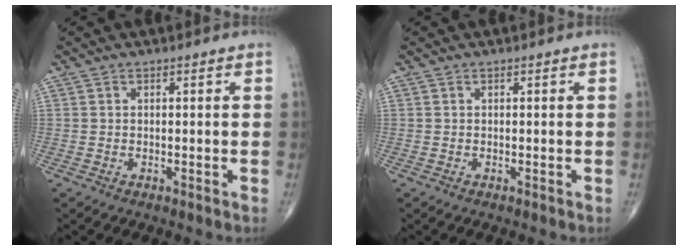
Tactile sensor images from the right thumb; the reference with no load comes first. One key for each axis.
{"total": 0.0}